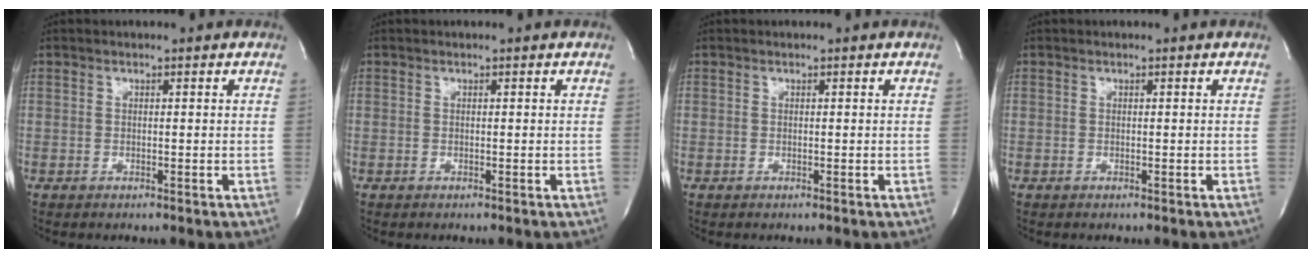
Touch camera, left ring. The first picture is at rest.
{"total": 0.0}
{"total": 0.0}
{"total": 0.0}